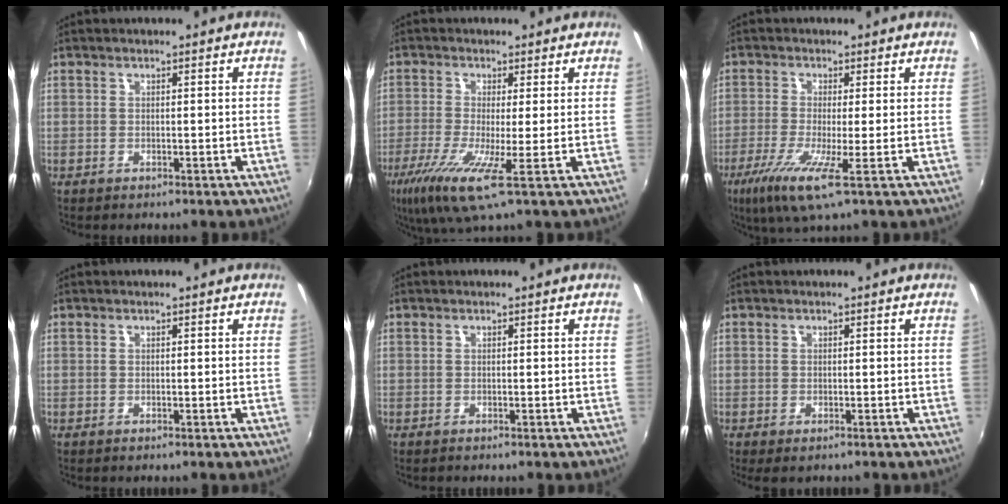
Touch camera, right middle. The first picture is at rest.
{"total": 9.2, "force": [-3.3, 0.5, 8.5], "torque": [-0.188, -0.030, -0.067]}
{"total": 7.7, "force": [-3.1, 0.0, 7.0], "torque": [-0.160, -0.023, -0.063]}
{"total": 0.0}
{"total": 0.0}
{"total": 1.3, "force": [-0.8, 0.6, 0.8], "torque": [-0.016, -0.007, -0.012]}